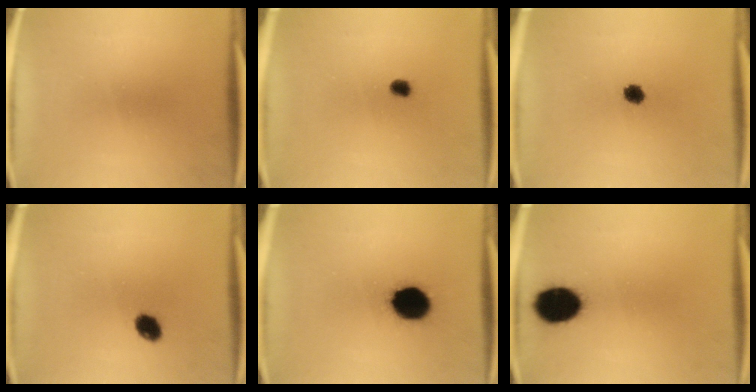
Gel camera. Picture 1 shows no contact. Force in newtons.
{"total": 1.9}
{"total": 3.0}
{"total": 4.0}
{"total": 12.8}
{"total": 12.3}